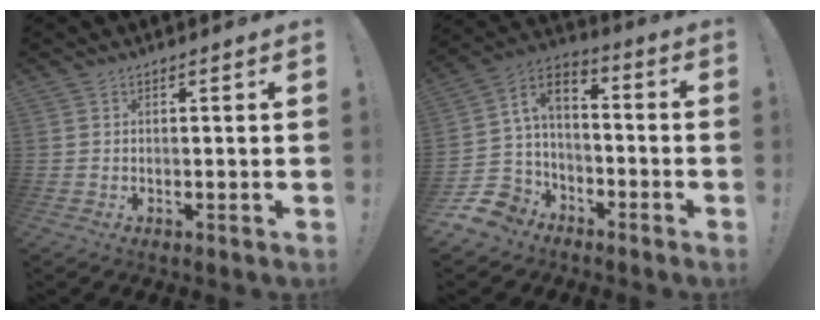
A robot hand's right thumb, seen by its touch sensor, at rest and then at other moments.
{"total": 9.5, "force": [-4.9, 7.4, 3.5], "torque": [-0.070, 0.031, -0.087]}